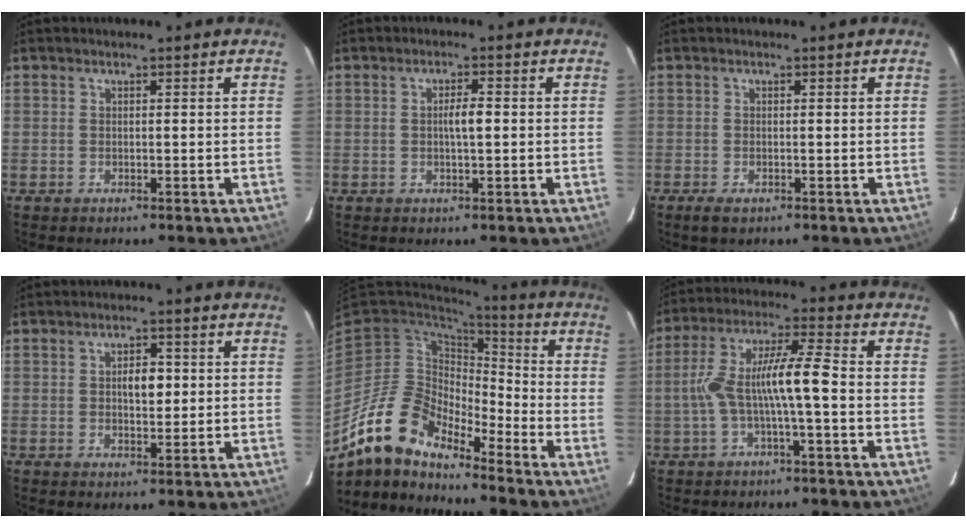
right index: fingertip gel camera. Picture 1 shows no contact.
{"total": 2.5, "force": [0.0, 0.3, 2.5], "torque": [-0.046, 0.001, -0.001]}
{"total": 1.7, "force": [-1.0, 0.7, 1.1], "torque": [-0.025, -0.003, -0.012]}
{"total": 3.5, "force": [0.4, 1.6, 3.1], "torque": [-0.049, 0.004, 0.009]}
{"total": 11.6, "force": [-9.8, 4.3, 4.5], "torque": [-0.092, 0.039, -0.186]}
{"total": 9.2, "force": [-1.4, 0.5, 9.1], "torque": [-0.179, 0.029, -0.031]}